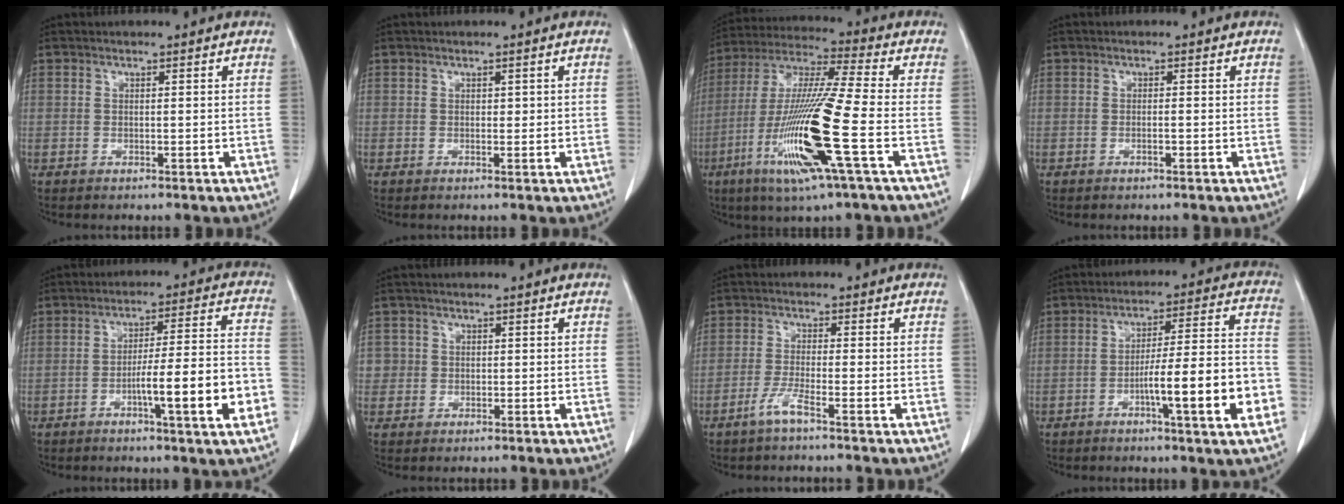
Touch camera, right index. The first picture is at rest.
{"total": 0.9, "force": [0.2, 0.6, 0.6], "torque": [-0.003, 0.001, 0.003]}
{"total": 18.0, "force": [-5.9, -0.4, 17.0], "torque": [-0.358, -0.025, -0.118]}
{"total": 0.7, "force": [-0.4, 0.0, 0.5], "torque": [-0.012, 0.001, -0.003]}
{"total": 13.0, "force": [-4.7, 0.0, 12.2], "torque": [-0.188, 0.004, -0.069]}
{"total": 2.0, "force": [0.0, 2.0, 0.0], "torque": [0.013, 0.007, -0.001]}
{"total": 3.3, "force": [-2.3, -0.3, 2.4], "torque": [-0.052, -0.004, -0.051]}
{"total": 14.0, "force": [-5.0, 0.3, 13.1], "torque": [-0.199, 0.006, -0.073]}